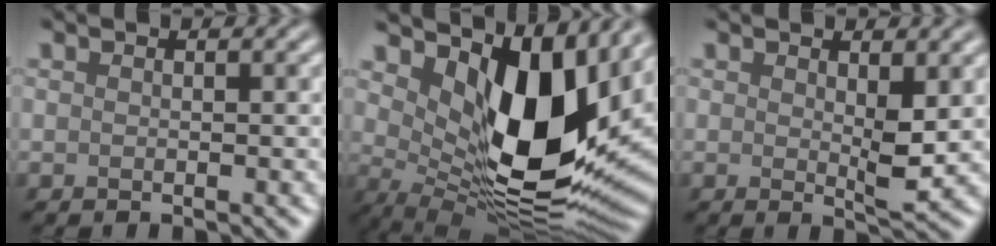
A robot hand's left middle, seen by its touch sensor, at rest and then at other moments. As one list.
[{"total": 12.5, "force": [3.7, 6.3, 10.1], "torque": [-0.167, -0.028, 0.081]}, {"total": 2.3, "force": [0.7, 0.6, 2.2], "torque": [-0.036, -0.009, 0.013]}]